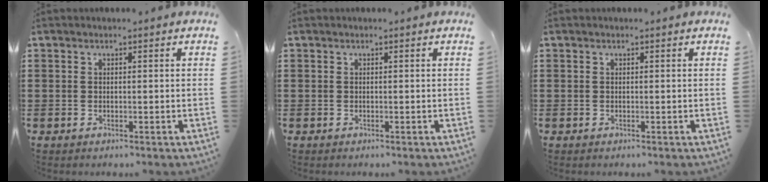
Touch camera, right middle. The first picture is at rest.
{"total": 0.0}
{"total": 0.0}